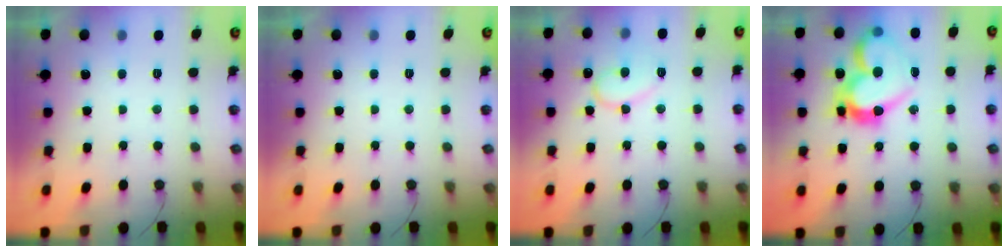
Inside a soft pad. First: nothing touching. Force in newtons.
{"total": 0.0}
{"total": 11.0, "press": 11.0, "slide": 1.0}
{"total": 19.1, "press": 19.1, "slide": 1.8}